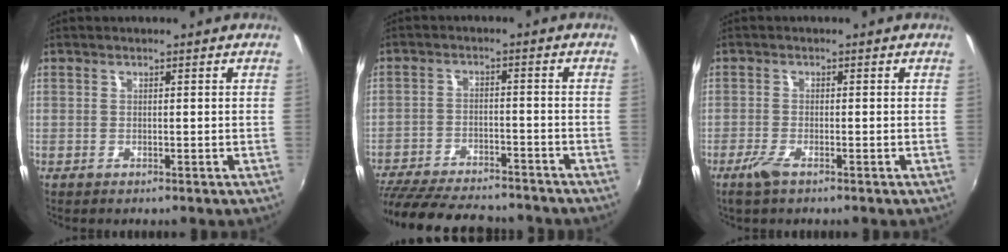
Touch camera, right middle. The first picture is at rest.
{"total": 21.2, "force": [-18.0, 6.3, 9.3], "torque": [-0.201, -0.021, -0.265]}
{"total": 2.9, "force": [-2.0, 0.5, 2.1], "torque": [-0.051, -0.008, -0.040]}